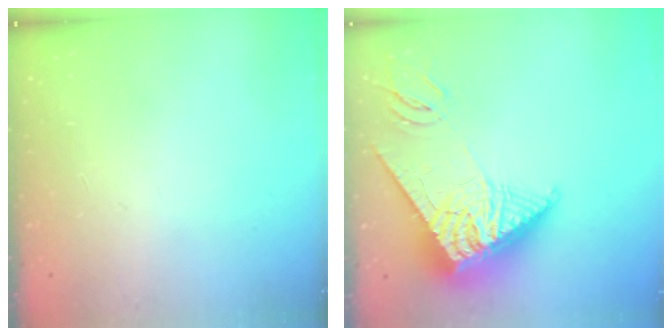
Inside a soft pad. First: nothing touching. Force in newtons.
{"total": 13.8, "press": 13.8, "slide": 1.3}